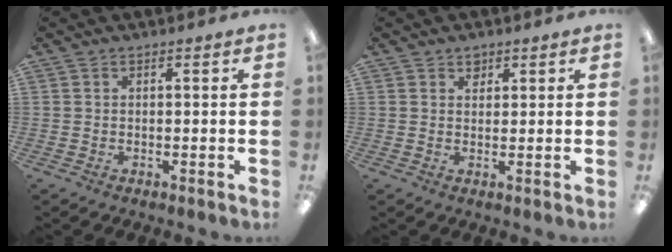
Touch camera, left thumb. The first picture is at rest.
{"total": 2.2, "force": [1.6, 1.4, 0.5], "torque": [0.005, -0.005, 0.027]}